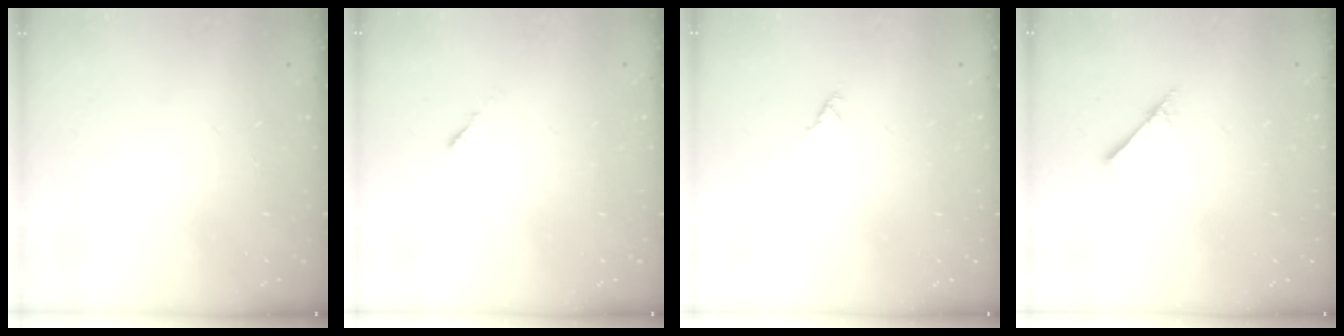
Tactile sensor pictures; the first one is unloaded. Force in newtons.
{"total": 0.0}
{"total": 0.6, "press": 0.6, "slide": 0.2}
{"total": 2.4, "press": 2.4, "slide": 0.3}